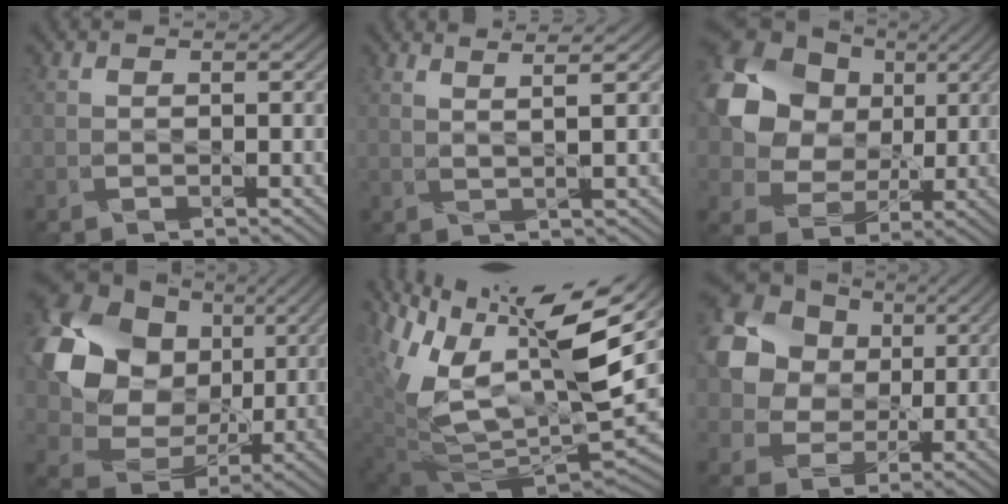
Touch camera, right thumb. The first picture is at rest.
{"total": 3.1, "force": [2.7, -0.5, 1.4], "torque": [-0.019, 0.005, 0.037]}
{"total": 13.6, "force": [4.2, 11.0, 6.7], "torque": [-0.190, 0.031, 0.070]}
{"total": 15.6, "force": [4.3, 12.4, 8.5], "torque": [-0.208, 0.018, 0.079]}
{"total": 15.0, "force": [7.0, 5.6, 11.9], "torque": [-0.236, 0.007, 0.131]}
{"total": 14.9, "force": [5.0, 12.4, 6.6], "torque": [-0.216, 0.054, 0.090]}